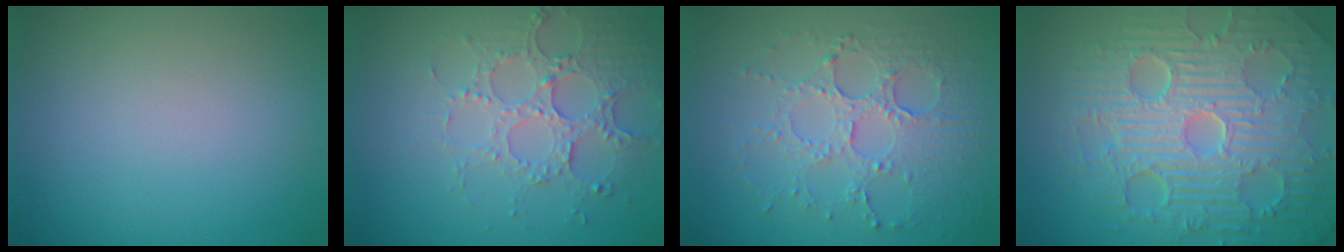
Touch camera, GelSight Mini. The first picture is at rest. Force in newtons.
{"total": 4.2, "press": 3.9, "slide": 1.6}
{"total": 4.6, "press": 3.7, "slide": 2.8}
{"total": 11.3, "press": 7.4, "slide": 8.6}